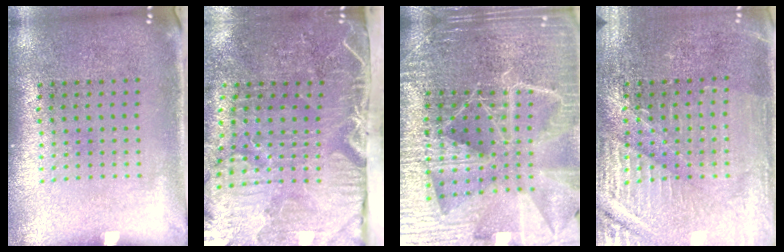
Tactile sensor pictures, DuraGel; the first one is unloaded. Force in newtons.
{"total": 5.4, "press": 4.4, "slide": 3.1}
{"total": 5.1, "press": 4.7, "slide": 2.1}
{"total": 3.6, "press": 3.5, "slide": 0.8}